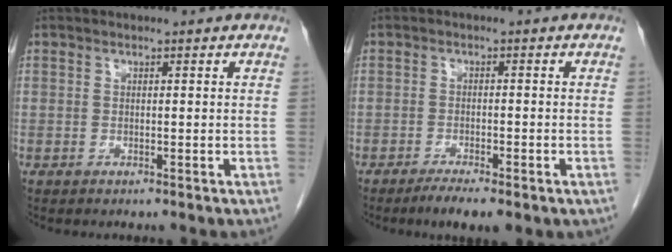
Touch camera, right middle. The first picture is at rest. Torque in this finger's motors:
{"motor_torque": [0.91, -0.72, 0.09, 0.06]}